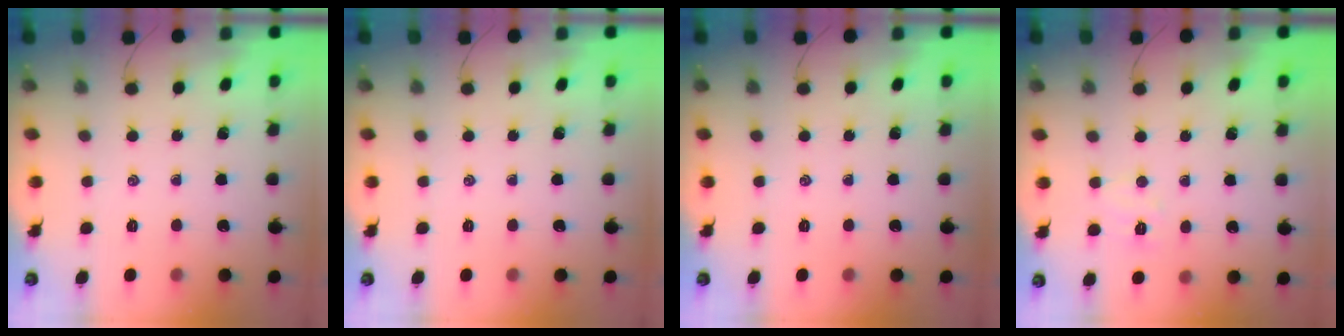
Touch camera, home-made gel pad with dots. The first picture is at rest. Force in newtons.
{"total": 0.0}
{"total": 0.0}
{"total": 4.3, "press": 4.2, "slide": 0.9}